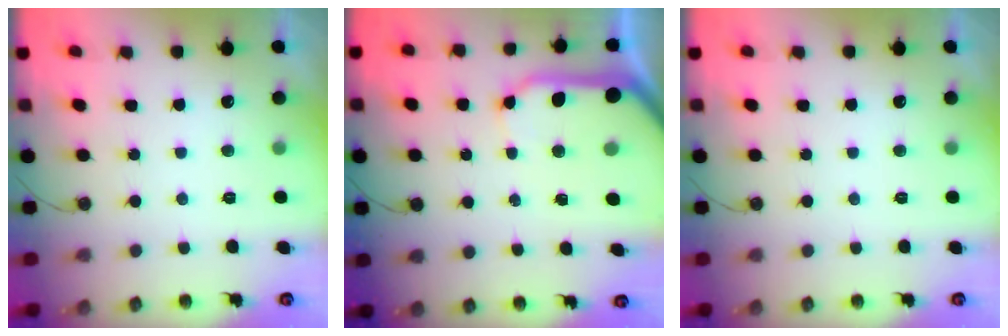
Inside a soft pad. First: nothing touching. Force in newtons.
{"total": 11.8, "press": 11.7, "slide": 1.5}
{"total": 0.0}